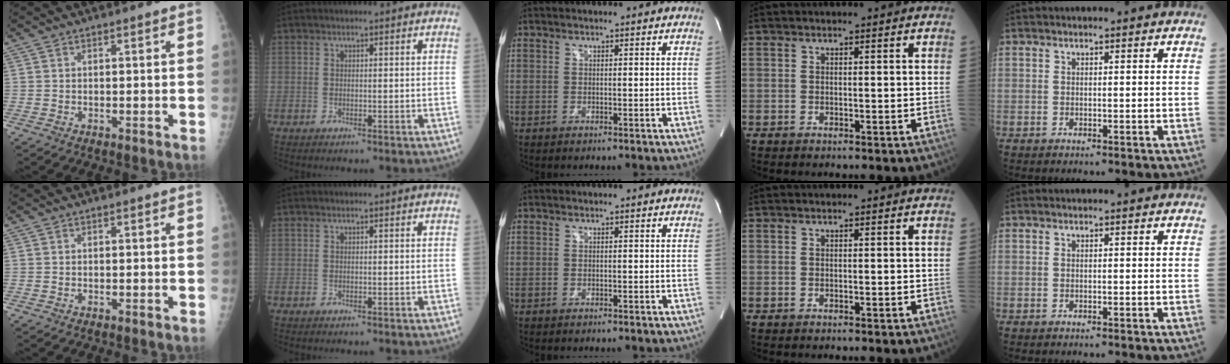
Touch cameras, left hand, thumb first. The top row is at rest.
{}